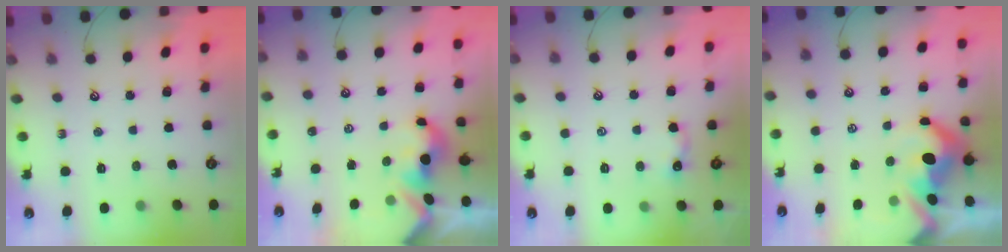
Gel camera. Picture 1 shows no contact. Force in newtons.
{"total": 2.0, "press": 2.0, "slide": 0.2}
{"total": 0.7, "press": 0.5, "slide": 0.5}
{"total": 6.0, "press": 5.9, "slide": 1.2}